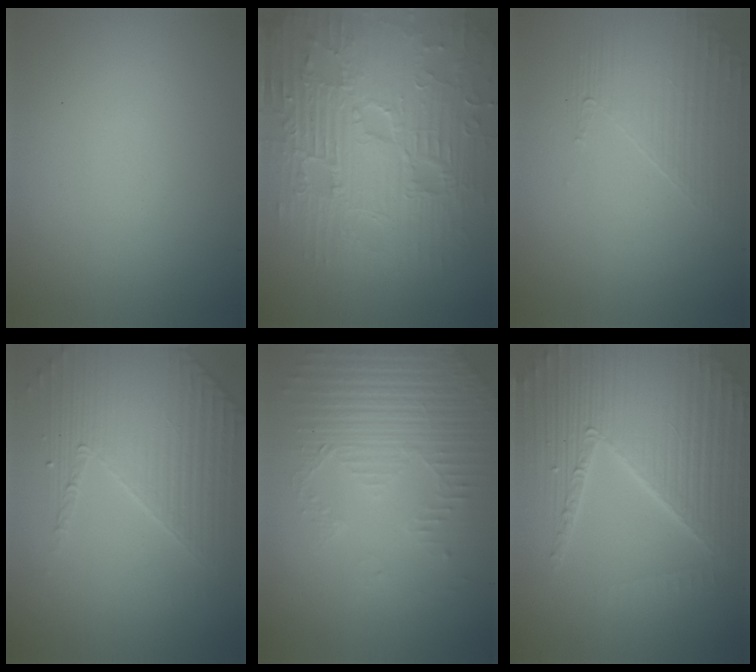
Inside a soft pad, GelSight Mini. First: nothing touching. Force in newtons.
{"total": 11.1, "press": 7.3, "slide": 8.4}
{"total": 1.8, "press": 1.2, "slide": 1.3}
{"total": 4.0, "press": 3.6, "slide": 1.9}
{"total": 5.1, "press": 3.5, "slide": 3.7}
{"total": 7.0, "press": 6.8, "slide": 1.7}